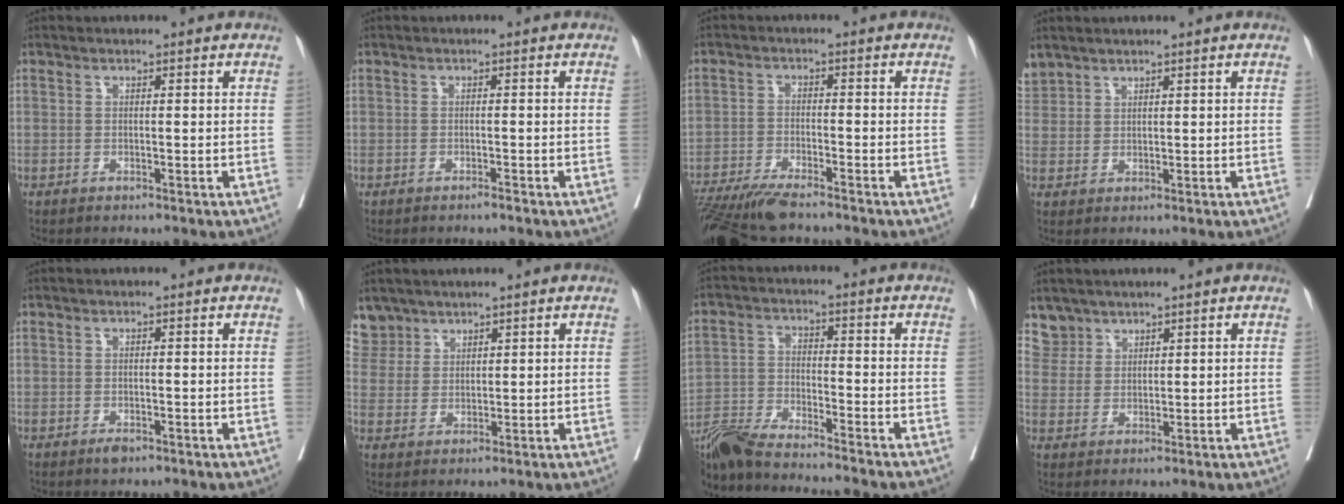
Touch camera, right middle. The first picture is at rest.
{"total": 0.7, "force": [-0.6, 0.0, 0.3], "torque": [-0.007, 0.000, -0.010]}
{"total": 9.9, "force": [-8.5, 0.7, 5.1], "torque": [-0.081, -0.026, -0.145]}
{"total": 3.2, "force": [2.9, 1.5, 0.2], "torque": [-0.010, 0.013, 0.062]}
{"total": 1.1, "force": [-0.7, 0.4, 0.7], "torque": [-0.012, -0.001, -0.008]}
{"total": 4.1, "force": [3.5, 2.2, -0.6], "torque": [0.019, 0.003, 0.073]}
{"total": 13.6, "force": [-12.3, -0.6, 5.8], "torque": [-0.098, -0.019, -0.215]}
{"total": 3.5, "force": [2.9, 1.8, -0.6], "torque": [0.021, 0.002, 0.057]}